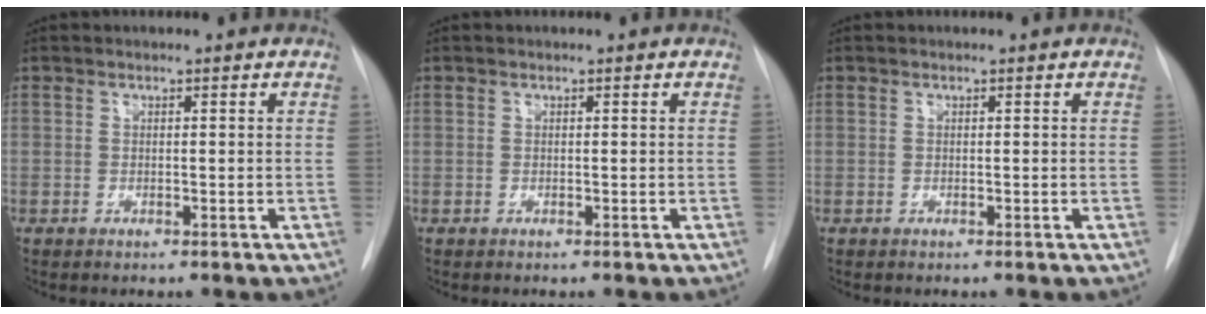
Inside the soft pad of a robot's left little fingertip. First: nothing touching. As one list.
[{"total": 0.0}, {"total": 0.0}]